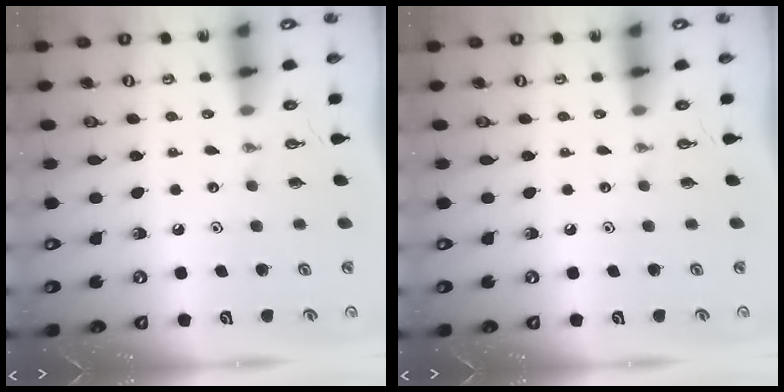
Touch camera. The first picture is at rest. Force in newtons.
{"total": 0.0}